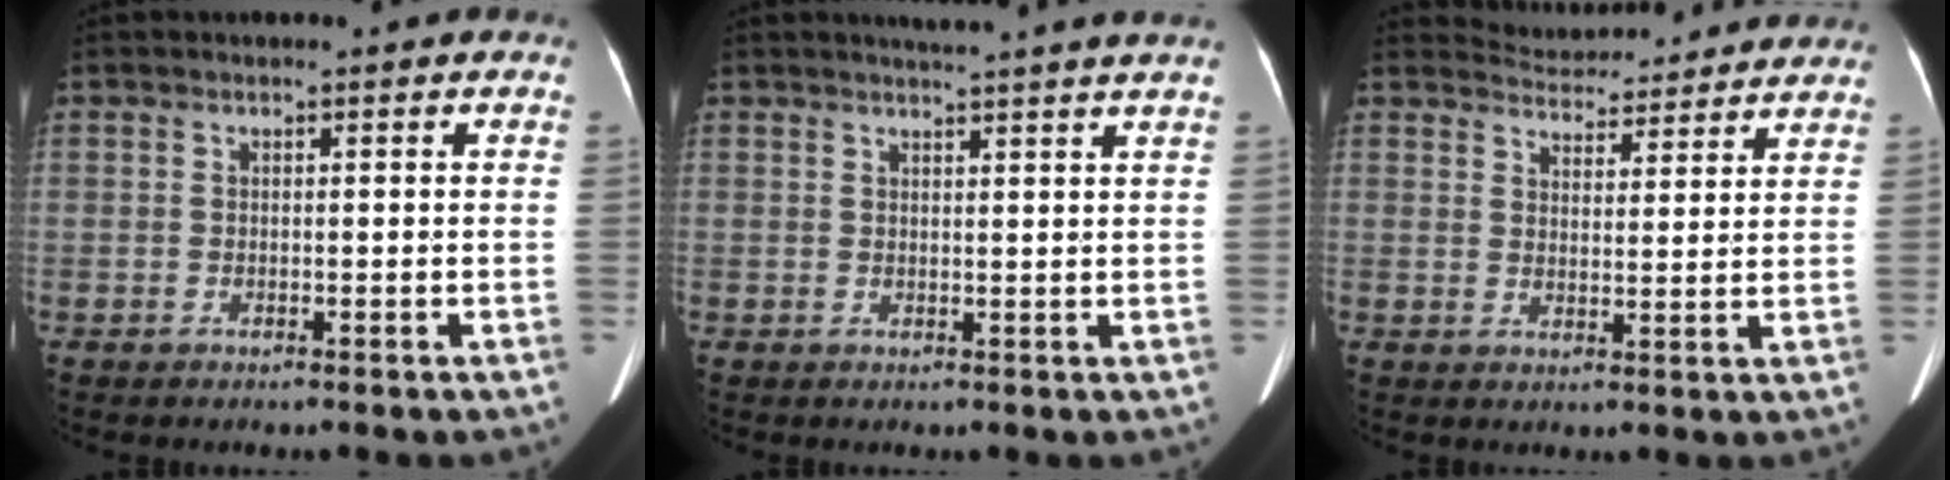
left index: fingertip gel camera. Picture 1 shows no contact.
{"total": 6.8, "force": [6.1, -1.1, 2.9], "torque": [-0.036, 0.009, 0.063]}
{"total": 10.9, "force": [10.6, 2.0, 1.3], "torque": [-0.011, 0.017, 0.131]}